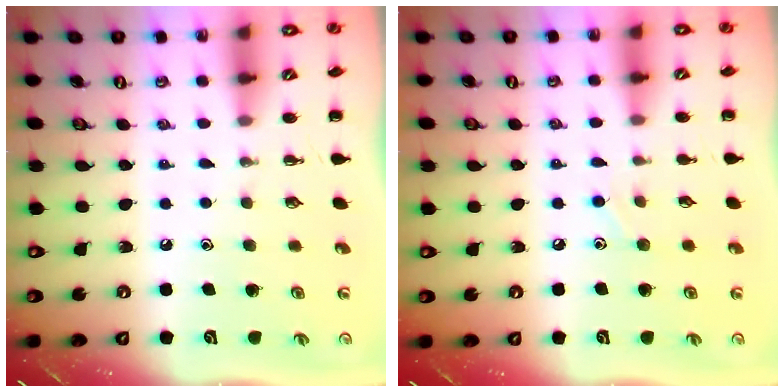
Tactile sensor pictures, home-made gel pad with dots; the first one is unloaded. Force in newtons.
{"total": 5.1, "press": 4.8, "slide": 1.6}